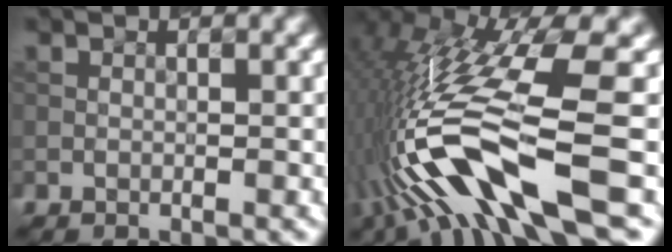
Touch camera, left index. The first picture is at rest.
{"total": 13.5, "force": [-4.2, 3.7, 12.3], "torque": [-0.249, 0.000, -0.061]}